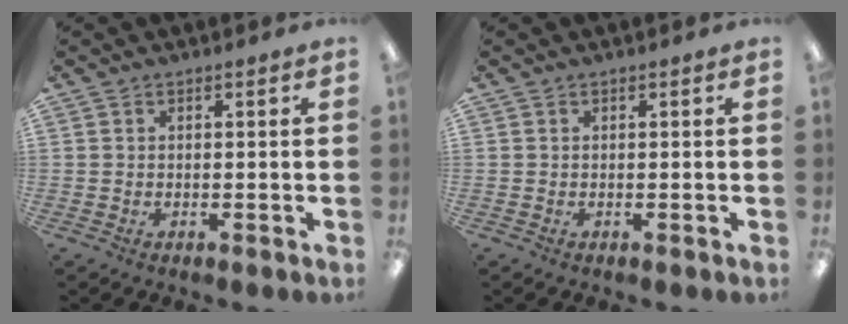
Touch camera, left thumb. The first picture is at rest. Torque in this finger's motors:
{"motor_torque": [-0.04, -0.05, 0.05, 0.00, 0.00]}